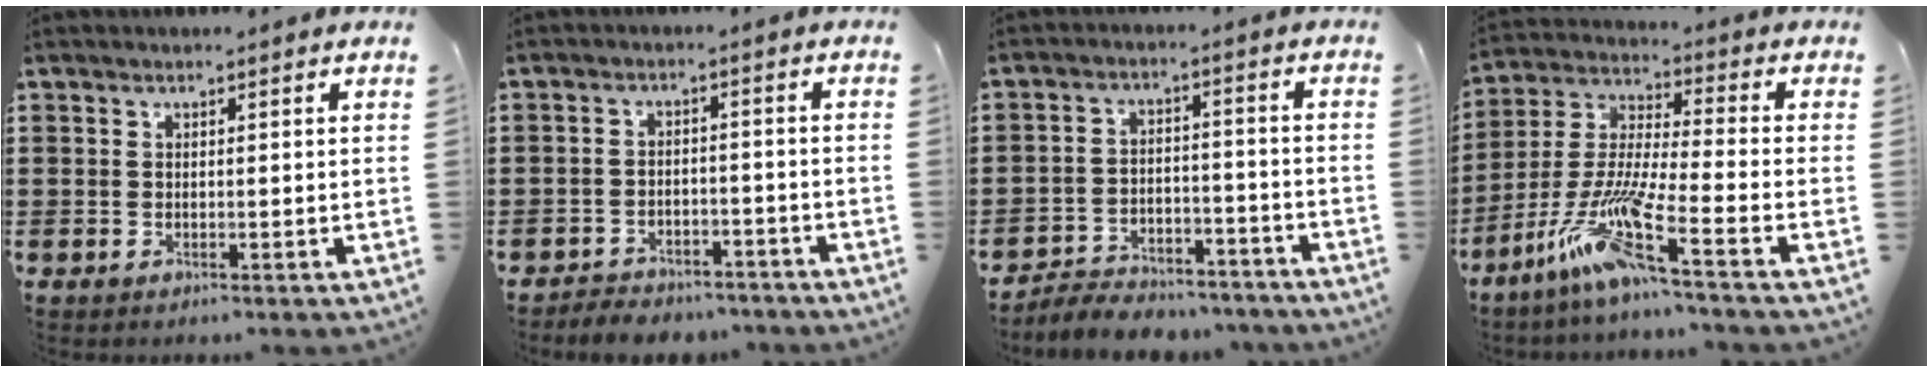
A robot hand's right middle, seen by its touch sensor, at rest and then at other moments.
{"total": 3.7, "force": [-3.6, 0.7, 0.0], "torque": [-0.006, 0.003, -0.077]}
{"total": 5.4, "force": [-5.3, 0.9, 0.5], "torque": [-0.007, 0.015, -0.108]}
{"total": 11.0, "force": [-7.4, 0.3, 8.2], "torque": [-0.193, -0.024, -0.156]}